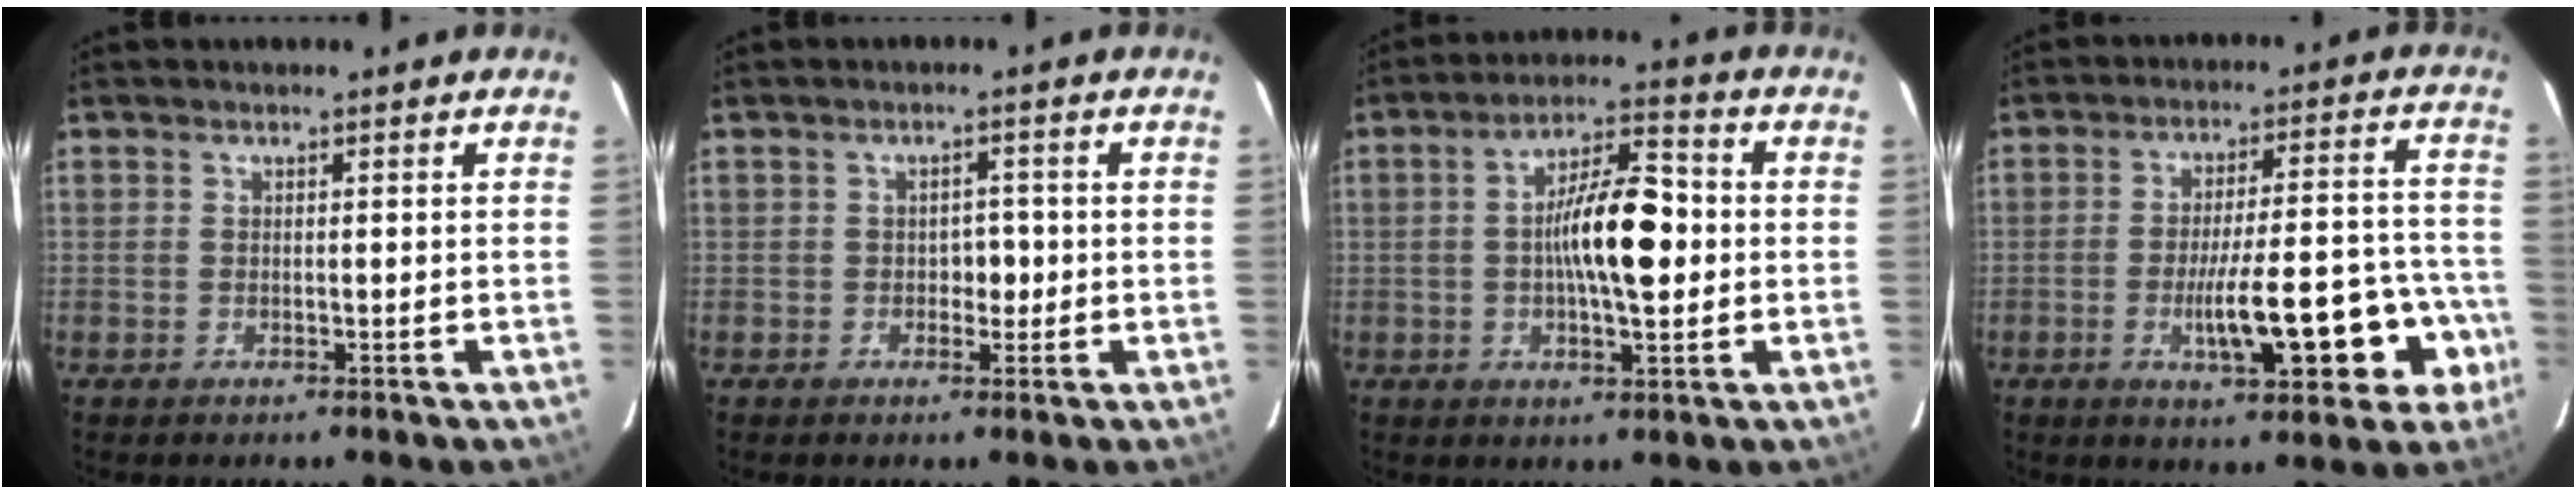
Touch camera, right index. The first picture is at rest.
{"total": 2.2, "force": [-0.4, 1.5, 1.6], "torque": [-0.017, 0.005, -0.005]}
{"total": 10.9, "force": [-0.1, 2.7, 10.5], "torque": [-0.185, 0.018, -0.005]}
{"total": 14.6, "force": [-5.0, 3.5, 13.3], "torque": [-0.179, 0.030, -0.062]}